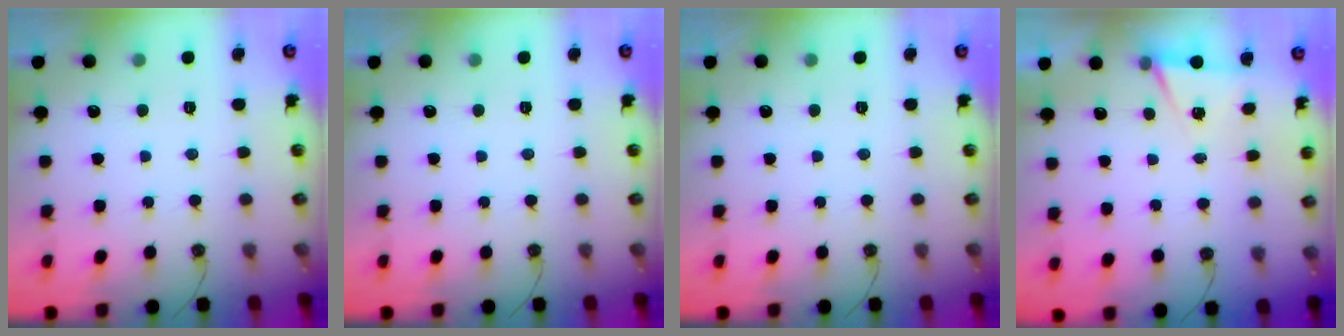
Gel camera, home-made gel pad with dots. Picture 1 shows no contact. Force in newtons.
{"total": 0.0}
{"total": 0.0}
{"total": 4.8, "press": 1.7, "slide": 4.5}